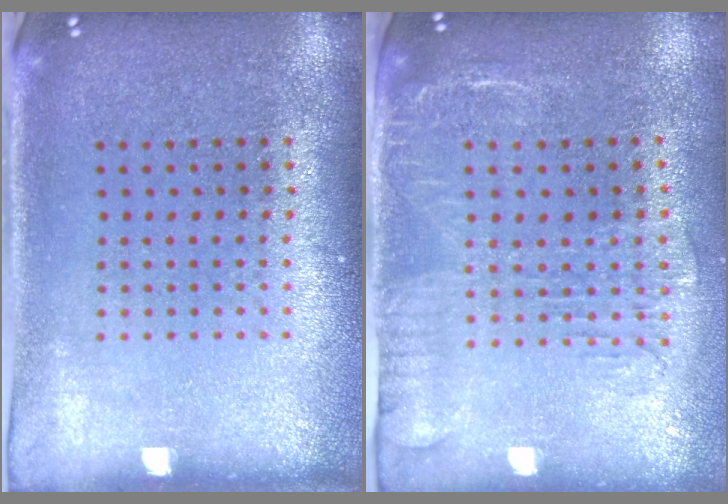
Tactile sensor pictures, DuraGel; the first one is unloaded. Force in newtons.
{"total": 2.0, "press": 1.6, "slide": 1.2}